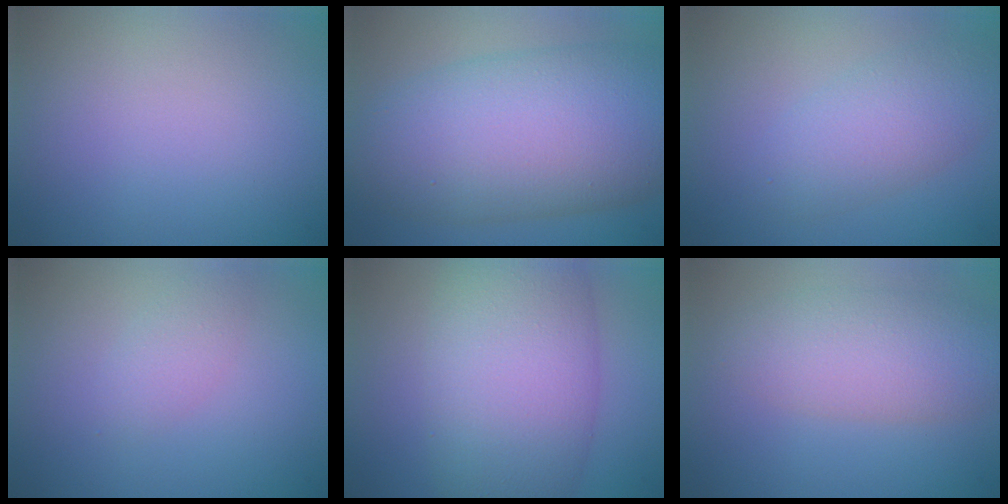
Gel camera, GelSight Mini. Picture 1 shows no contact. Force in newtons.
{"total": 12.2, "press": 12.2, "slide": 0.5}
{"total": 3.9, "press": 3.9, "slide": 0.1}
{"total": 1.5, "press": 1.5, "slide": 0.1}
{"total": 10.4, "press": 10.4, "slide": 0.3}
{"total": 4.6, "press": 4.6, "slide": 0.1}